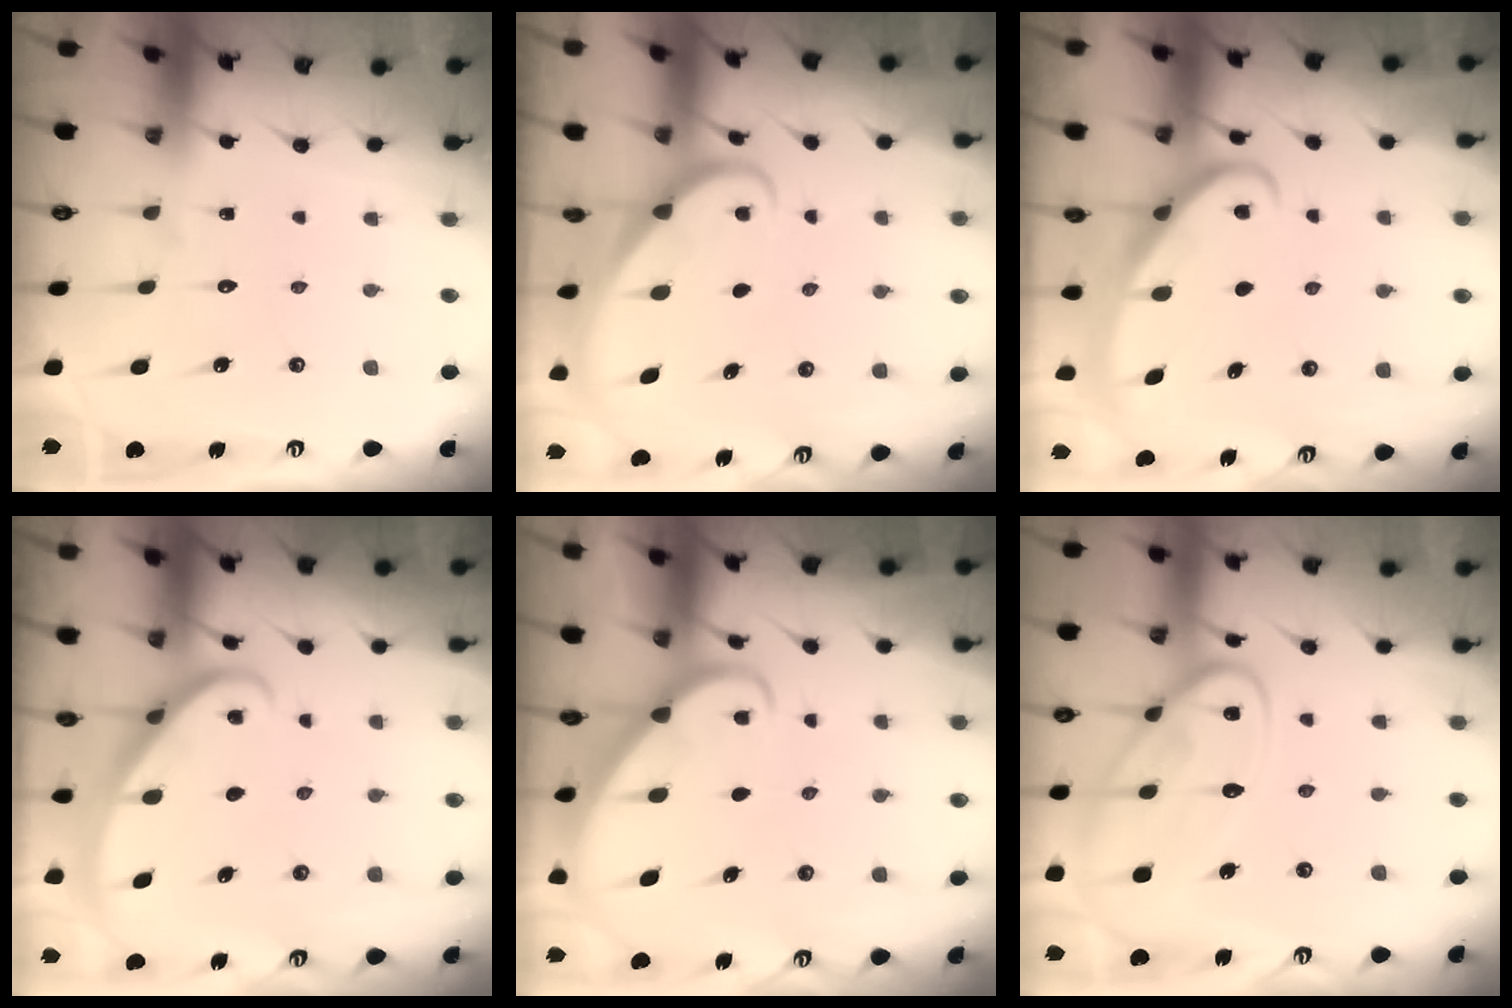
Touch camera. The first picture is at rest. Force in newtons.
{"total": 1.8, "press": 1.8, "slide": 0.1}
{"total": 2.8, "press": 2.7, "slide": 0.4}
{"total": 2.5, "press": 2.5, "slide": 0.2}
{"total": 2.7, "press": 2.6, "slide": 0.4}
{"total": 13.8, "press": 13.8, "slide": 1.2}